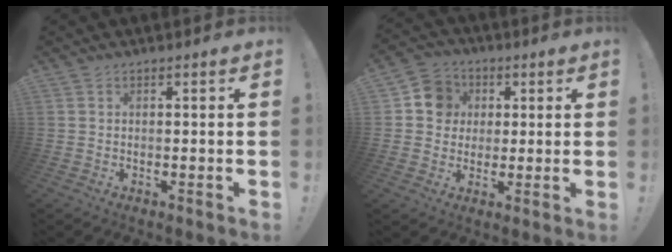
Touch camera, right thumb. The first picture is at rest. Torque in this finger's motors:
{"motor_torque": [0.72, 1.11, 0.33, -0.32, -0.01]}